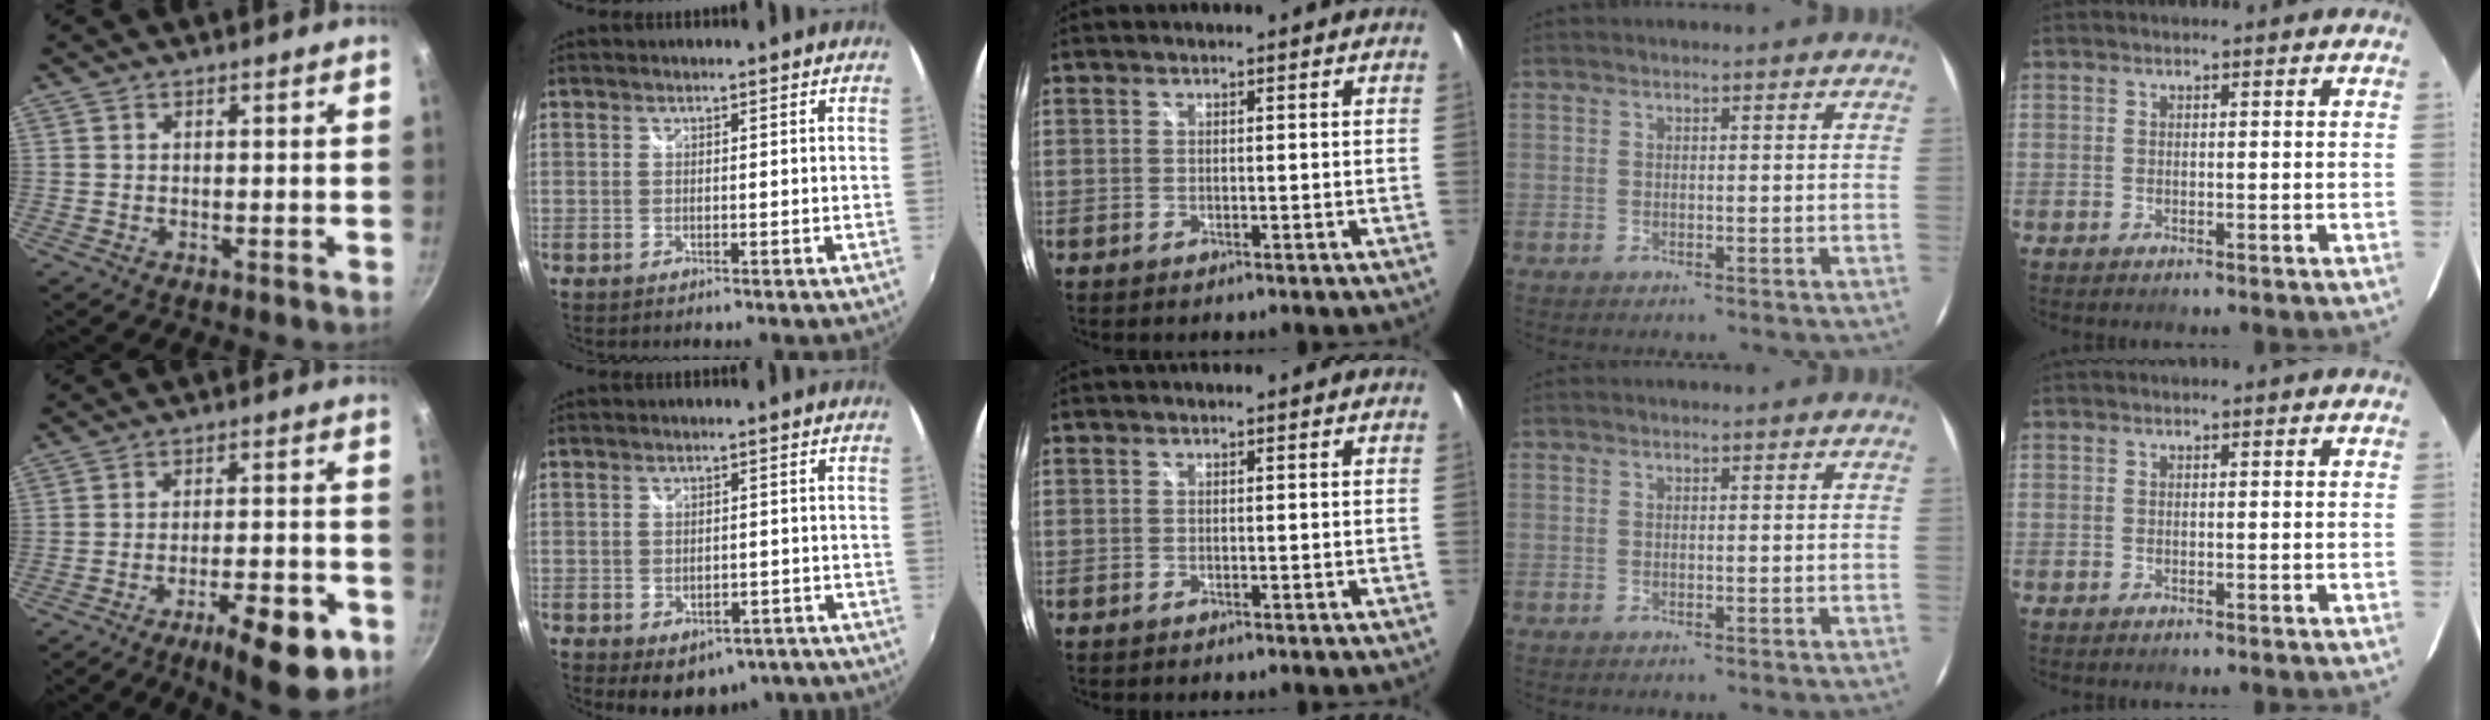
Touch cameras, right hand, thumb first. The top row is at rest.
{"thumb": {"total": 13.8, "force": [-7.3, 4.1, 11.0], "torque": [-0.136, 0.034, -0.099]}, "index": {"total": 10.7, "force": [-7.0, 6.4, 5.0], "torque": [-0.089, -0.006, -0.070]}}